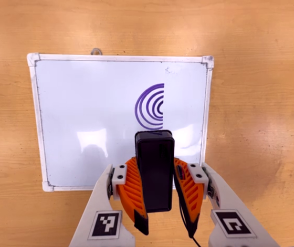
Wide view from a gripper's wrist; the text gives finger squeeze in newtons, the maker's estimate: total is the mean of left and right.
{"total": 7.5, "left": 6.8, "right": 8.1}